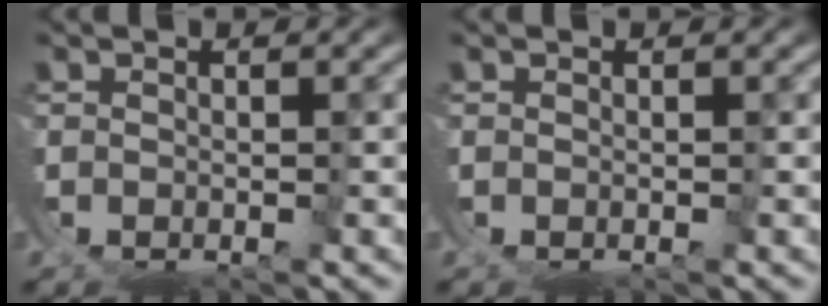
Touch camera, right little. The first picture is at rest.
{"total": 0.0}